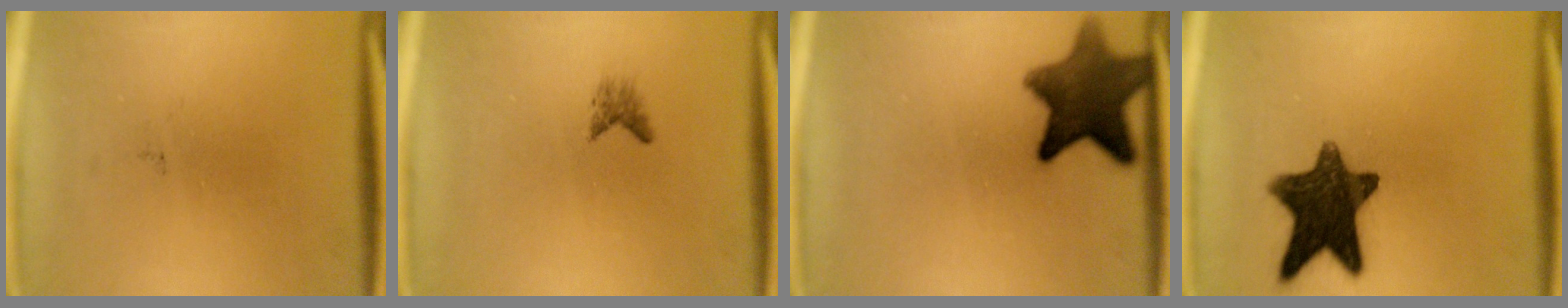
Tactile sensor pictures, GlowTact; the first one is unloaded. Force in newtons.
{"total": 1.1}
{"total": 10.7}
{"total": 12.9}